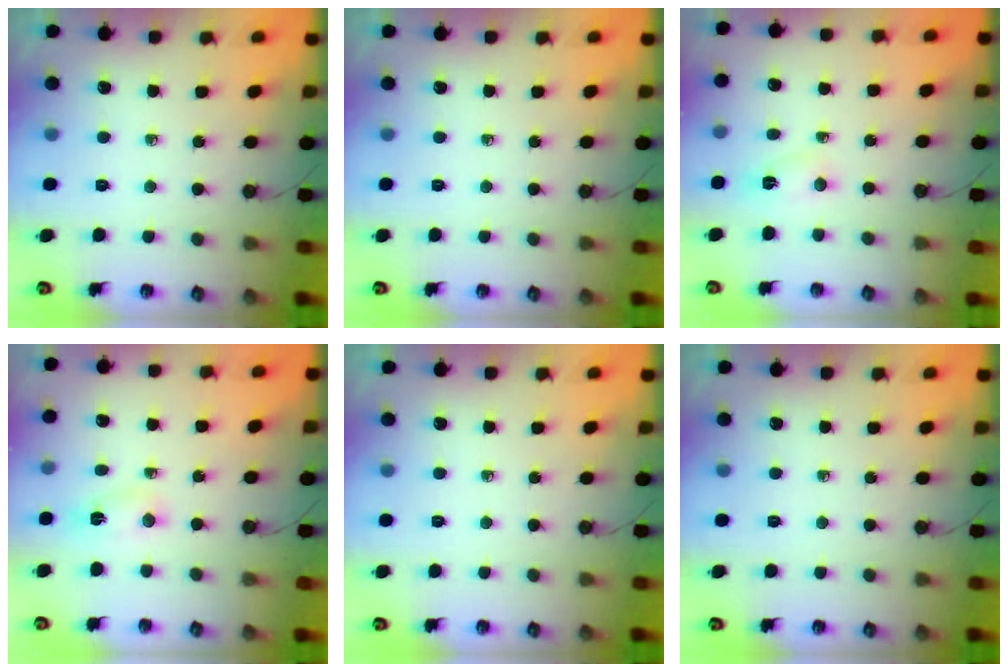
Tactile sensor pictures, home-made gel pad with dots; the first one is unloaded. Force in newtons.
{"total": 0.0}
{"total": 2.2, "press": 2.1, "slide": 0.6}
{"total": 2.8, "press": 2.5, "slide": 1.4}
{"total": 0.0}
{"total": 0.0}